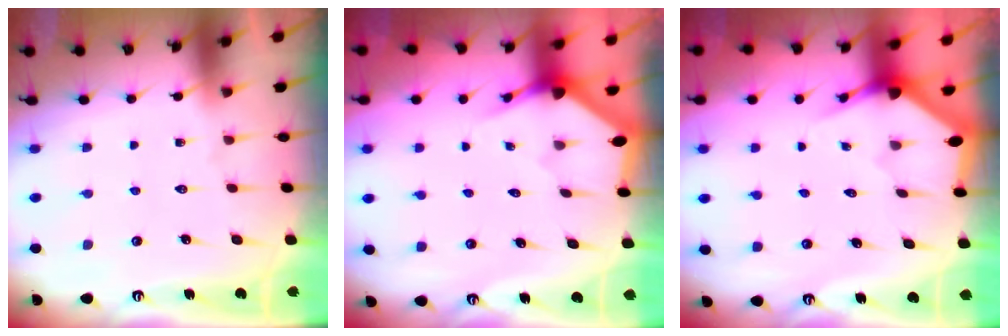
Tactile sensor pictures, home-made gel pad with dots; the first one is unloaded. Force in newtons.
{"total": 2.9, "press": 2.9, "slide": 0.2}
{"total": 3.0, "press": 3.0, "slide": 0.2}